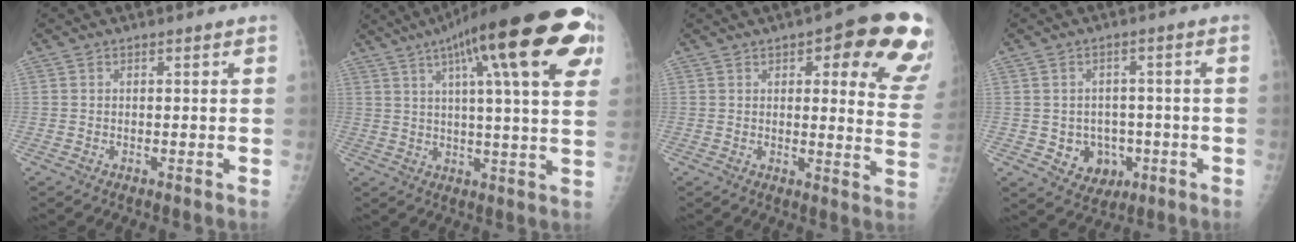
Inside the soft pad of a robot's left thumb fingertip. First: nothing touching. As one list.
[{"total": 26.0, "force": [11.9, 5.6, 22.4], "torque": [-0.307, 0.003, 0.163]}, {"total": 18.6, "force": [9.4, 6.1, 14.8], "torque": [-0.138, -0.036, 0.098]}, {"total": 6.9, "force": [-1.7, 5.9, 3.0], "torque": [-0.011, 0.012, -0.014]}]